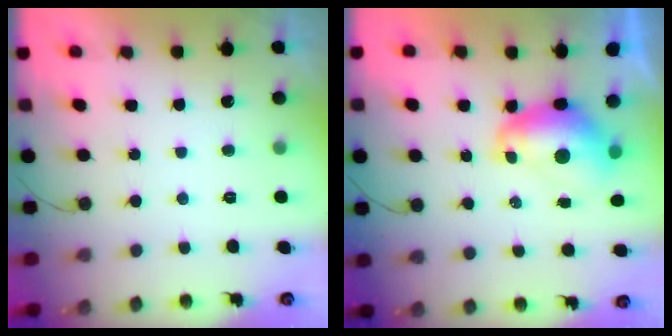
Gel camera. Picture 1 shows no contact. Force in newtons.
{"total": 8.3, "press": 8.2, "slide": 0.9}